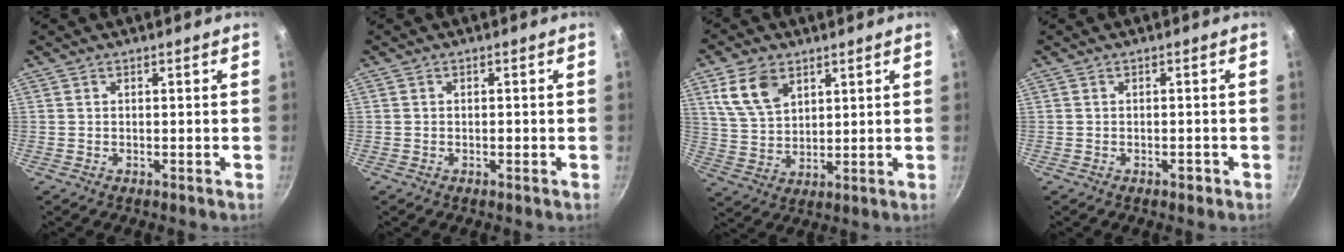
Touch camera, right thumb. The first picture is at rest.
{"total": 0.8, "force": [-0.2, 0.5, 0.5], "torque": [-0.006, 0.004, -0.005]}
{"total": 9.6, "force": [4.8, 6.0, 5.8], "torque": [-0.095, -0.017, 0.100]}
{"total": 1.1, "force": [-0.7, 0.6, 0.7], "torque": [-0.008, 0.009, -0.003]}